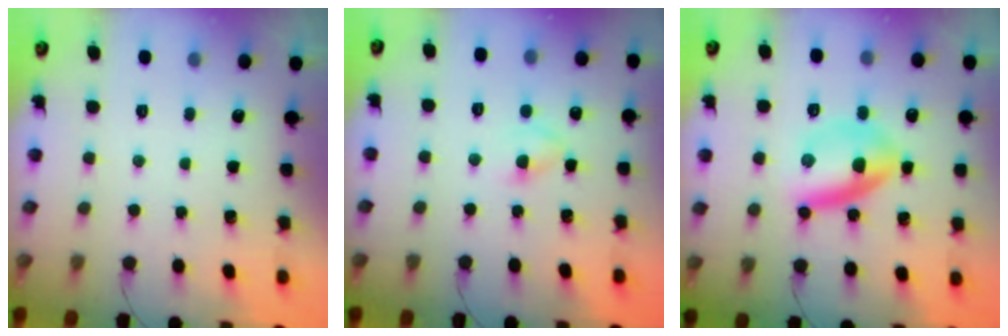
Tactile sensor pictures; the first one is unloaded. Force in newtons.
{"total": 3.0, "press": 2.7, "slide": 1.2}
{"total": 10.1, "press": 10.1, "slide": 0.5}